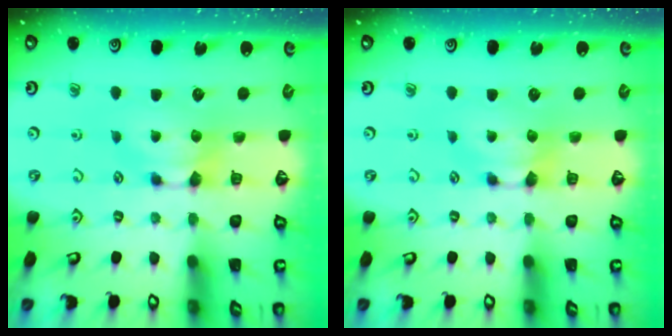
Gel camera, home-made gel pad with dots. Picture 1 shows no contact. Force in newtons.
{"total": 0.0}